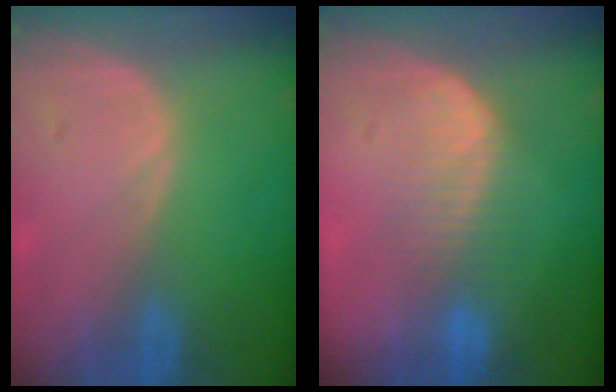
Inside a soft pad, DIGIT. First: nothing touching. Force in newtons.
{"total": 5.1, "press": 4.8, "slide": 1.4}